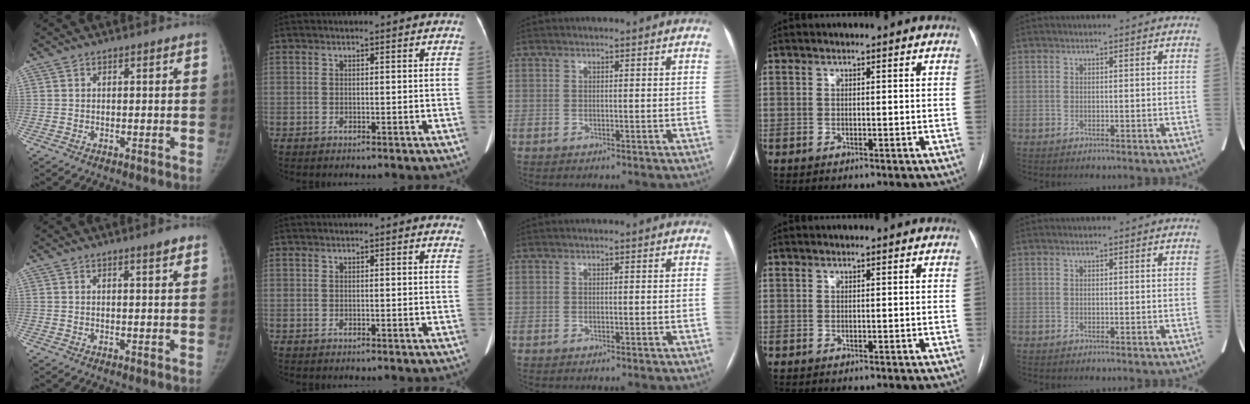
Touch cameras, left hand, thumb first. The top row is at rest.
{"thumb": {"total": 2.7, "force": [1.9, 0.3, 2.0], "torque": [-0.026, -0.010, 0.025]}, "index": {"total": 3.9, "force": [3.8, 0.7, 0.9], "torque": [-0.001, -0.009, 0.017]}}